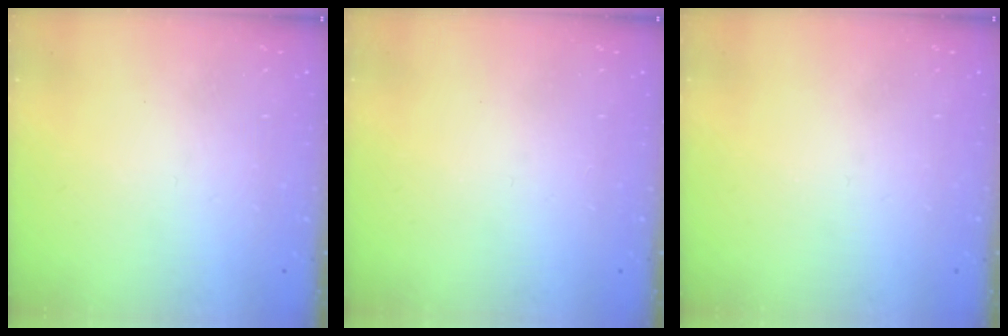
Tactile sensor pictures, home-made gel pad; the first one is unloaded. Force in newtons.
{"total": 0.0}
{"total": 0.0}